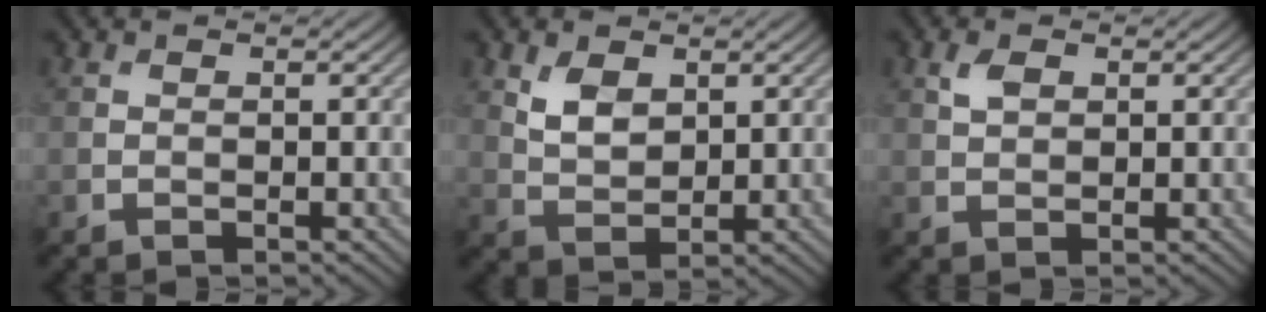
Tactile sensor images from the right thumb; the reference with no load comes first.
{"total": 3.8, "force": [1.9, 2.3, 2.4], "torque": [-0.056, -0.005, 0.041]}
{"total": 2.0, "force": [0.9, 1.1, 1.3], "torque": [-0.032, 0.003, 0.018]}